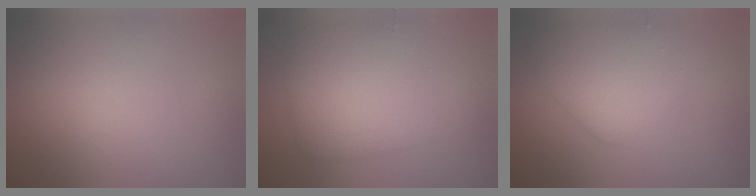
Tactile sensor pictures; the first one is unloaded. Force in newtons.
{"total": 6.1, "press": 6.1, "slide": 0.1}
{"total": 4.1, "press": 4.1, "slide": 0.2}